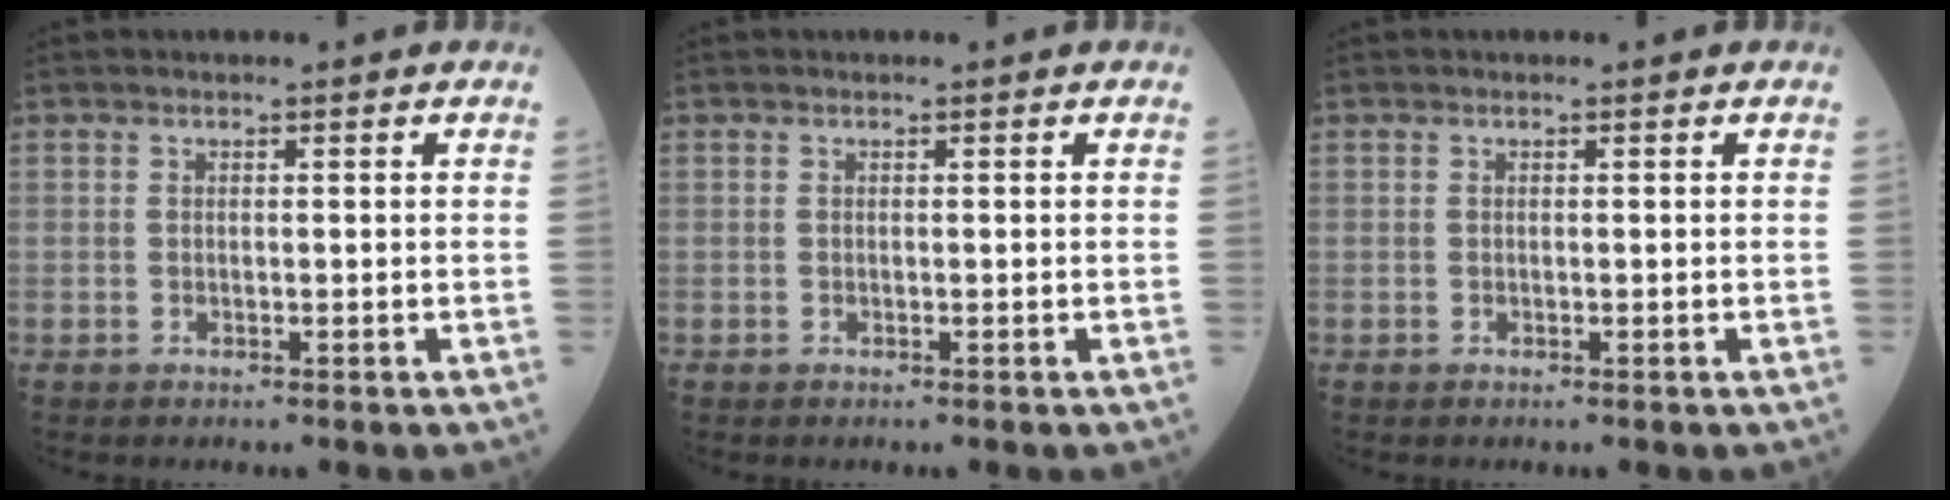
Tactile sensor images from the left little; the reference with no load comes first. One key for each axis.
{"total": 0.0}
{"total": 0.0}